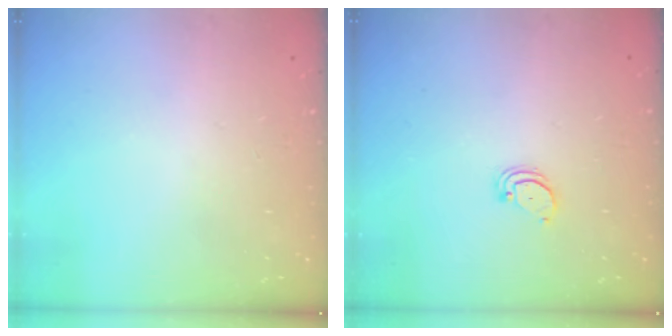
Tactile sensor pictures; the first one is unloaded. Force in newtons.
{"total": 2.1, "press": 2.1, "slide": 0.2}